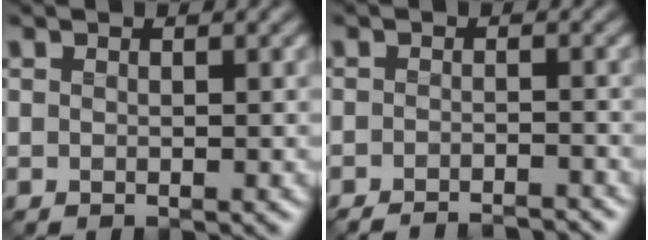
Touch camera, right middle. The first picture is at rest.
{"total": 3.5, "force": [-3.4, 0.2, 0.6], "torque": [-0.006, 0.000, -0.051]}